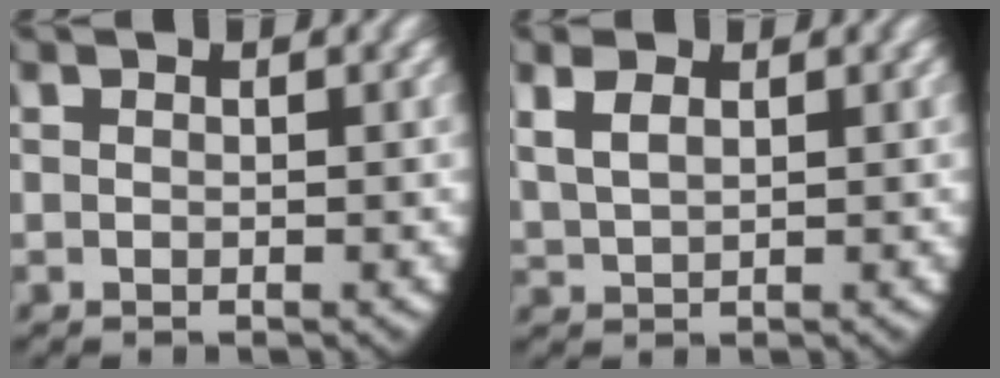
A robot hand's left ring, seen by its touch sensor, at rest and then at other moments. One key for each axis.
{"total": 2.7, "fx": 1.5, "fy": 1.6, "fz": 1.6, "tx": -0.040, "ty": 0.001, "tz": 0.035}